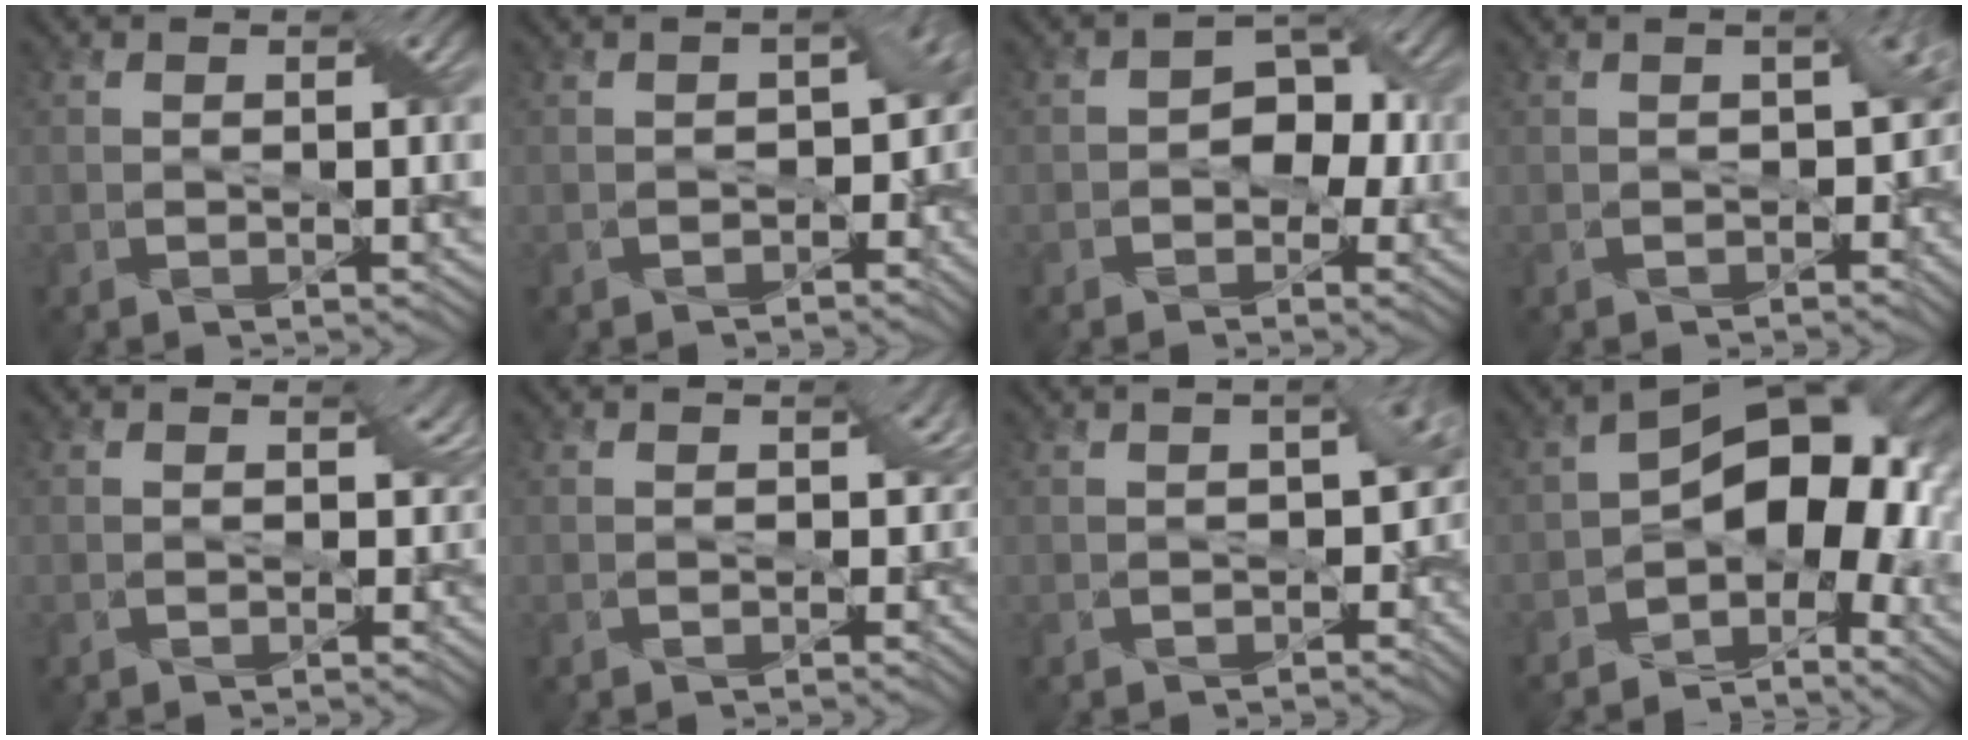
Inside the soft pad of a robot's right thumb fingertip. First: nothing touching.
{"total": 7.5, "force": [-1.4, 5.5, 5.0], "torque": [-0.027, -0.021, -0.007]}
{"total": 4.0, "force": [-0.8, 2.9, 2.6], "torque": [-0.010, 0.013, -0.025]}
{"total": 6.5, "force": [-0.6, 4.4, 4.7], "torque": [-0.042, -0.024, -0.001]}
{"total": 2.4, "force": [-0.4, 1.9, 1.4], "torque": [-0.011, 0.000, -0.012]}
{"total": 3.8, "force": [-0.9, 2.9, 2.2], "torque": [-0.007, 0.003, -0.016]}
{"total": 7.3, "force": [-0.8, 4.9, 5.3], "torque": [-0.043, -0.027, 0.001]}
{"total": 12.0, "force": [-2.9, 7.6, 8.8], "torque": [-0.106, -0.003, -0.059]}